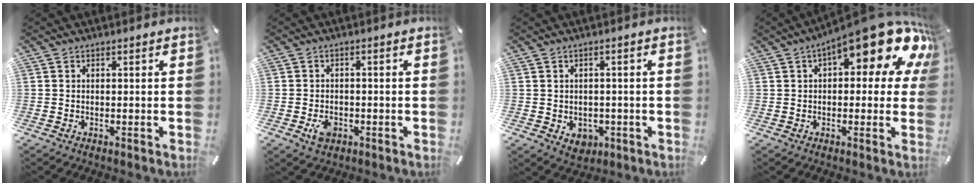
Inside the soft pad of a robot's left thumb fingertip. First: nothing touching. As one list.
[{"total": 4.2, "force": [-1.5, 3.0, 2.6], "torque": [-0.057, 0.004, -0.027]}, {"total": 3.8, "force": [-1.0, 3.2, 1.9], "torque": [-0.014, -0.001, -0.019]}, {"total": 17.8, "force": [9.2, 6.3, 13.9], "torque": [-0.185, -0.061, 0.148]}]